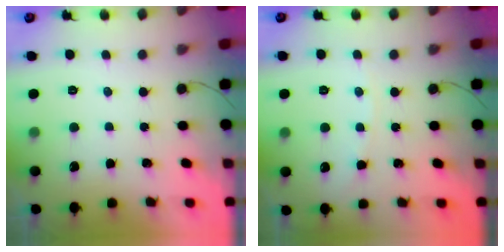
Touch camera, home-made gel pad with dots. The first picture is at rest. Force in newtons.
{"total": 3.5, "press": 3.5, "slide": 0.4}